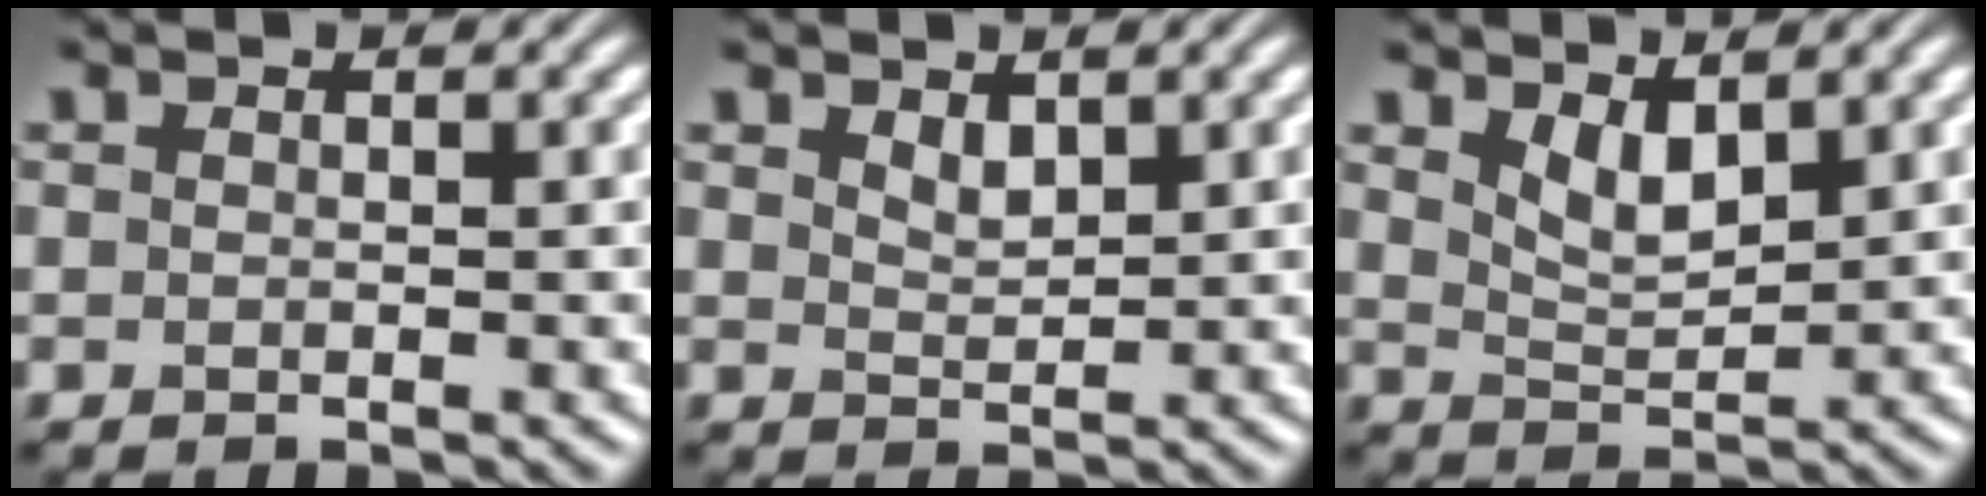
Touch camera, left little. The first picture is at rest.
{"total": 1.6, "force": [1.1, 0.7, 0.9], "torque": [-0.019, -0.003, 0.025]}
{"total": 2.8, "force": [1.7, 1.1, 1.9], "torque": [-0.041, -0.010, 0.036]}